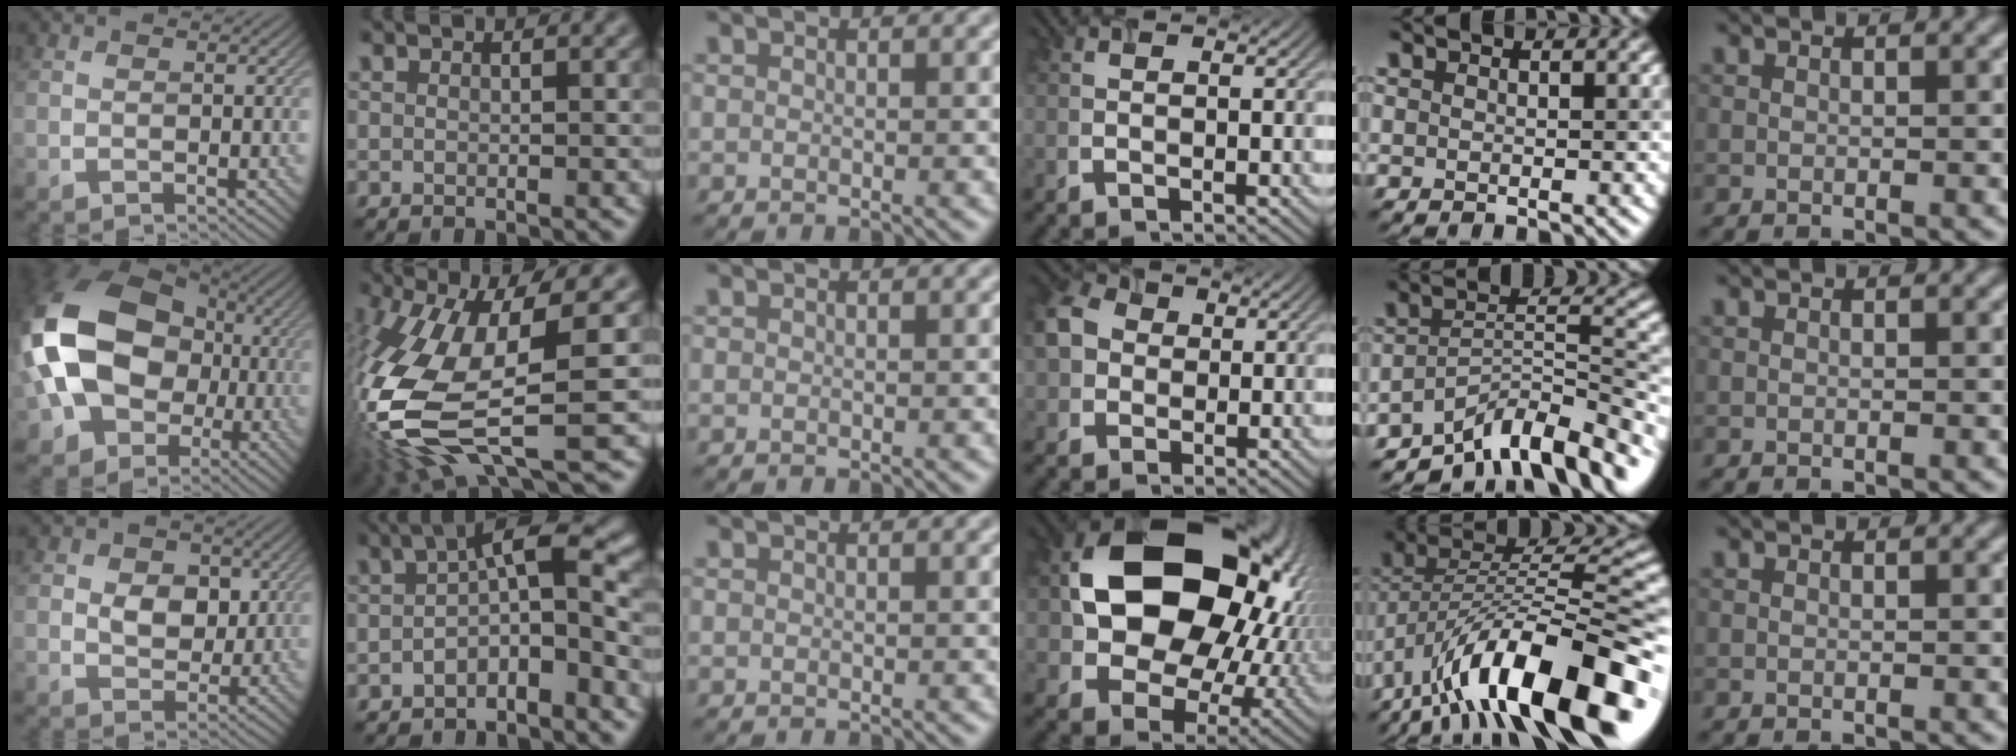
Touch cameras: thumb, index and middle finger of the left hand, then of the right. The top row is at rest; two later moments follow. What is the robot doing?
{"motion": "open", "object": "airpods case & airpods"}